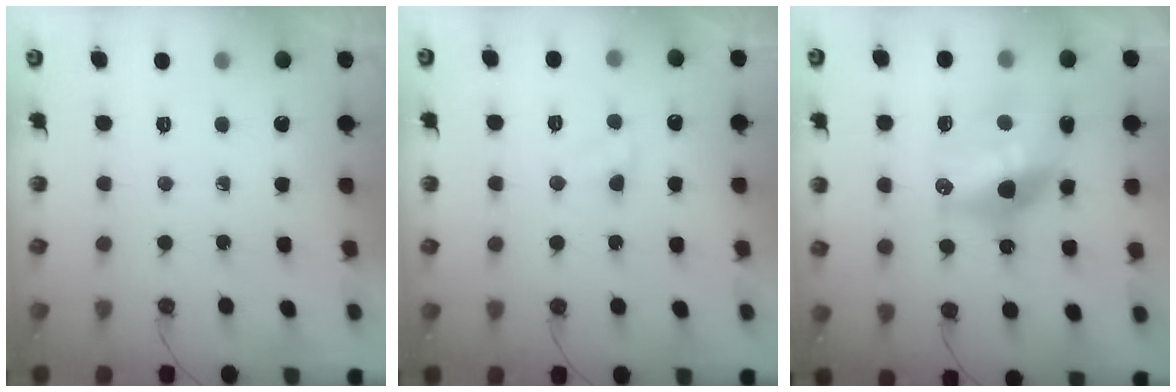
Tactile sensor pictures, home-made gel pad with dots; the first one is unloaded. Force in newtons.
{"total": 3.8, "press": 3.8, "slide": 0.5}
{"total": 15.4, "press": 15.4, "slide": 1.1}